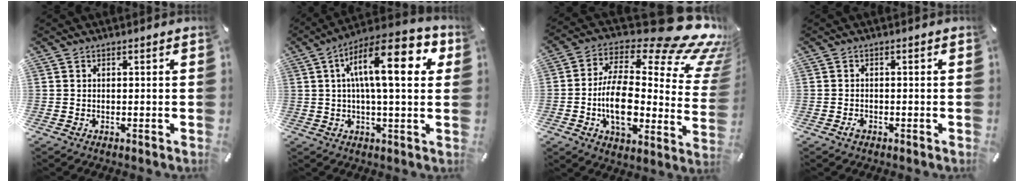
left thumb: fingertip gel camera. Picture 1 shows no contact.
{"total": 17.5, "force": [5.5, 5.3, 15.7], "torque": [-0.242, -0.016, 0.080]}
{"total": 23.5, "force": [5.9, 11.8, 19.5], "torque": [-0.323, -0.070, 0.099]}
{"total": 1.3, "force": [-0.7, 0.8, 0.6], "torque": [-0.012, 0.003, -0.014]}